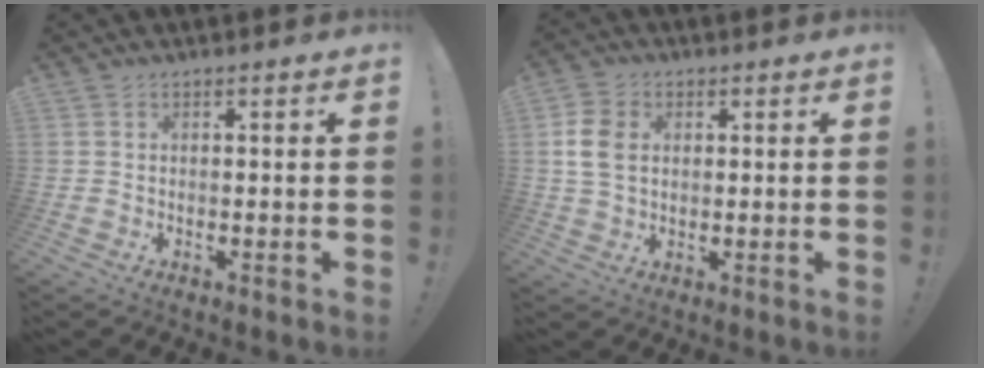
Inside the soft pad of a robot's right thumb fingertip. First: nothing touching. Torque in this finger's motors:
{"motor_torque": [-0.40, 0.26, -0.09, 0.04, 0.16]}